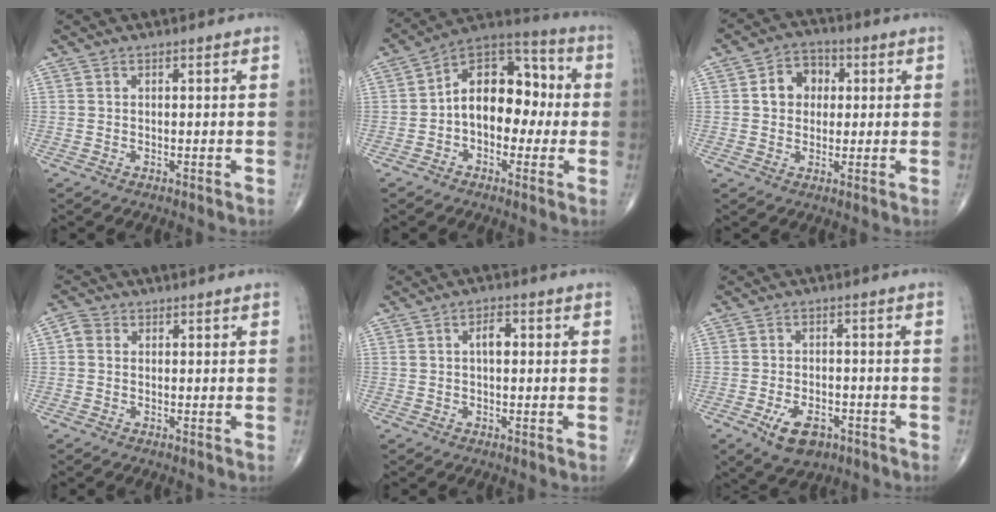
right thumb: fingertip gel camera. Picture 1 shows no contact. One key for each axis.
{"total": 14.3, "fx": -0.6, "fy": 9.5, "fz": 10.8, "tx": -0.125, "ty": 0.046, "tz": -0.025}
{"total": 7.1, "fx": 1.2, "fy": 5.8, "fz": 3.9, "tx": -0.033, "ty": 0.012, "tz": 0.012}
{"total": 2.2, "fx": 0.2, "fy": 2.0, "fz": 1.0, "tx": -0.014, "ty": 0.007, "tz": -0.002}
{"total": 2.9, "fx": 0.3, "fy": 1.5, "fz": 2.5, "tx": -0.040, "ty": 0.006, "tz": 0.003}
{"total": 7.2, "fx": -3.6, "fy": 4.1, "fz": 4.7, "tx": -0.071, "ty": 0.010, "tz": -0.053}